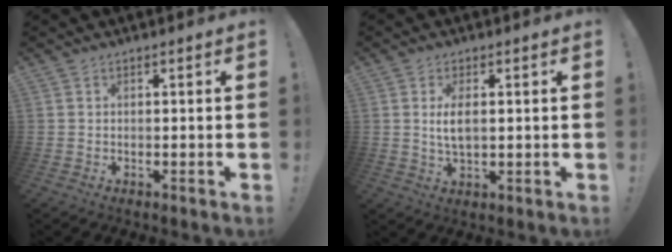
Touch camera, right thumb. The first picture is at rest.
{"total": 4.9, "force": [0.8, 2.1, 4.4], "torque": [-0.088, -0.007, 0.008]}